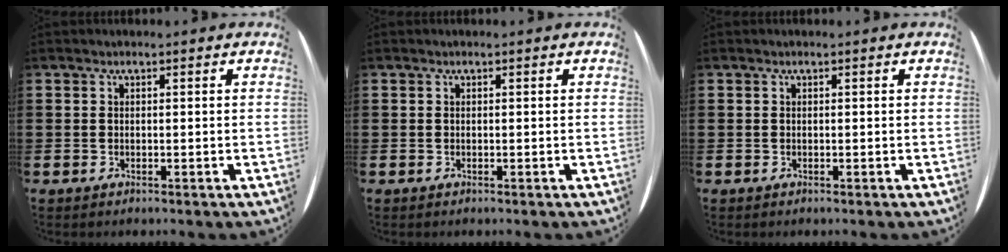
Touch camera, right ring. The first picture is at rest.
{"total": 0.0}
{"total": 0.0}